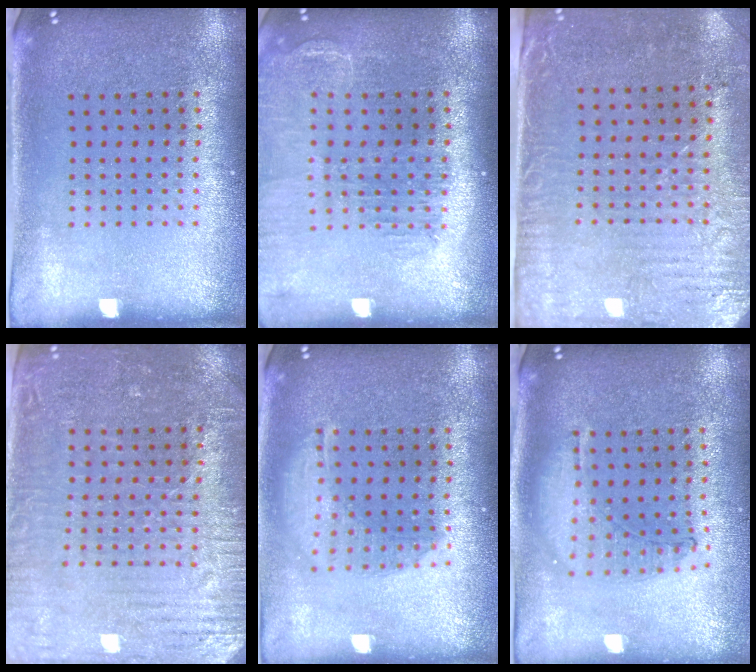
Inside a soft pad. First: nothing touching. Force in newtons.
{"total": 1.5, "press": 1.4, "slide": 0.2}
{"total": 3.2, "press": 2.7, "slide": 1.7}
{"total": 3.5, "press": 3.2, "slide": 1.3}
{"total": 1.5, "press": 1.3, "slide": 0.7}
{"total": 1.0, "press": 1.0, "slide": 0.2}